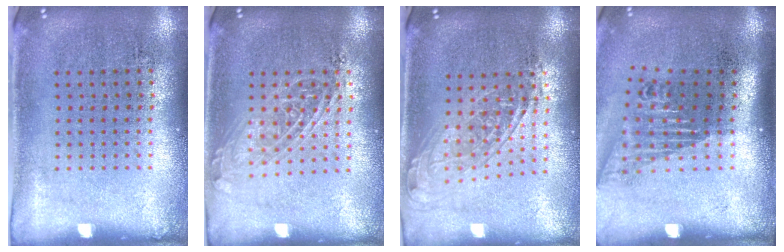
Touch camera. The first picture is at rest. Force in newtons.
{"total": 1.4, "press": 1.2, "slide": 0.7}
{"total": 1.6, "press": 1.3, "slide": 0.9}
{"total": 1.7, "press": 1.3, "slide": 1.2}